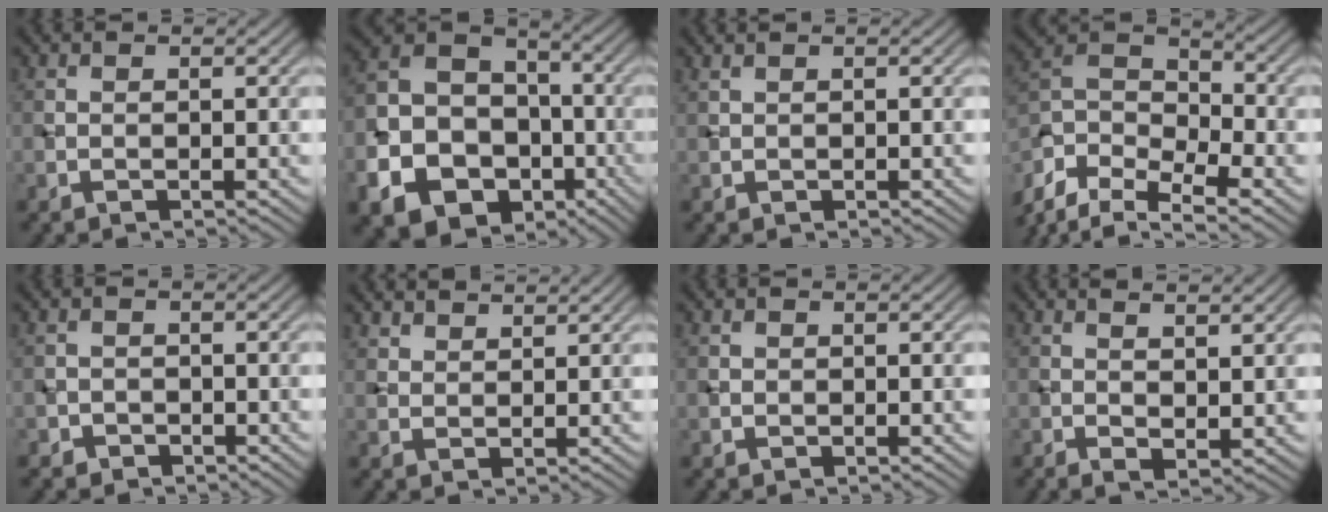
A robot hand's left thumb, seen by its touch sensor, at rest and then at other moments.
{"total": 17.6, "force": [-7.8, 13.8, 7.6], "torque": [-0.197, -0.060, -0.147]}
{"total": 0.8, "force": [0.7, 0.2, 0.3], "torque": [-0.012, 0.005, 0.019]}
{"total": 11.0, "force": [-7.1, 5.5, 6.4], "torque": [-0.152, -0.007, -0.149]}
{"total": 1.7, "force": [-1.1, 1.3, 0.1], "torque": [0.007, 0.001, -0.023]}
{"total": 3.4, "force": [3.0, 1.1, 1.1], "torque": [-0.023, -0.011, 0.069]}
{"total": 0.5, "force": [0.0, 0.5, 0.1], "torque": [0.000, -0.003, -0.001]}
{"total": 2.7, "force": [1.2, 0.7, 2.3], "torque": [-0.046, -0.007, 0.027]}